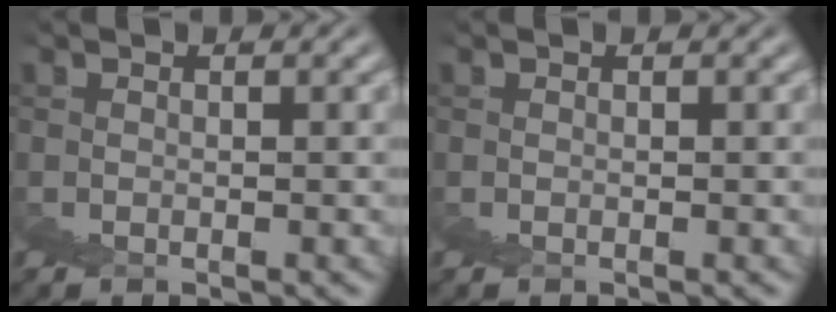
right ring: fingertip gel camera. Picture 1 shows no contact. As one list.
[{"total": 0.0}]